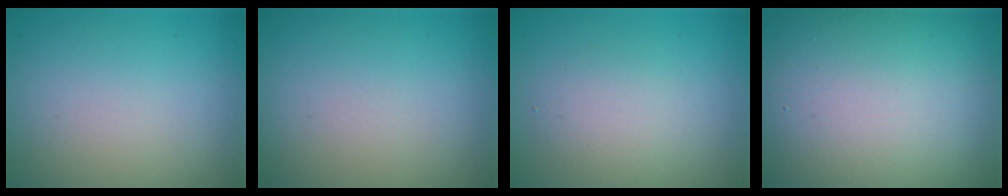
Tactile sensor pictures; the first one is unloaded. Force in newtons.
{"total": 0.0}
{"total": 2.3, "press": 2.3, "slide": 0.2}
{"total": 18.4, "press": 18.3, "slide": 1.2}